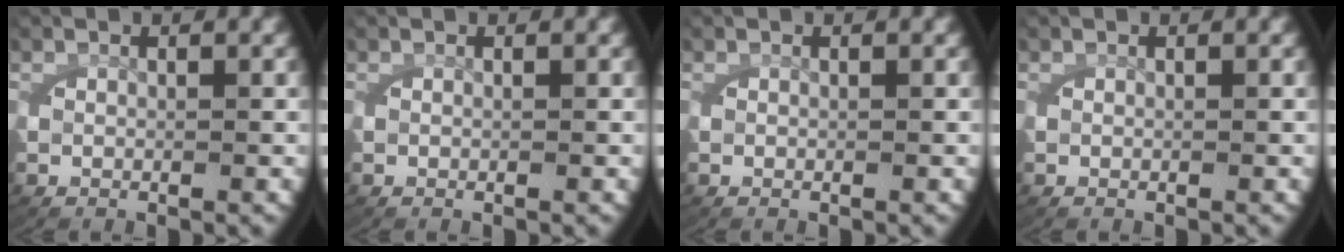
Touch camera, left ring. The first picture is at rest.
{"total": 0.0}
{"total": 0.0}
{"total": 0.0}